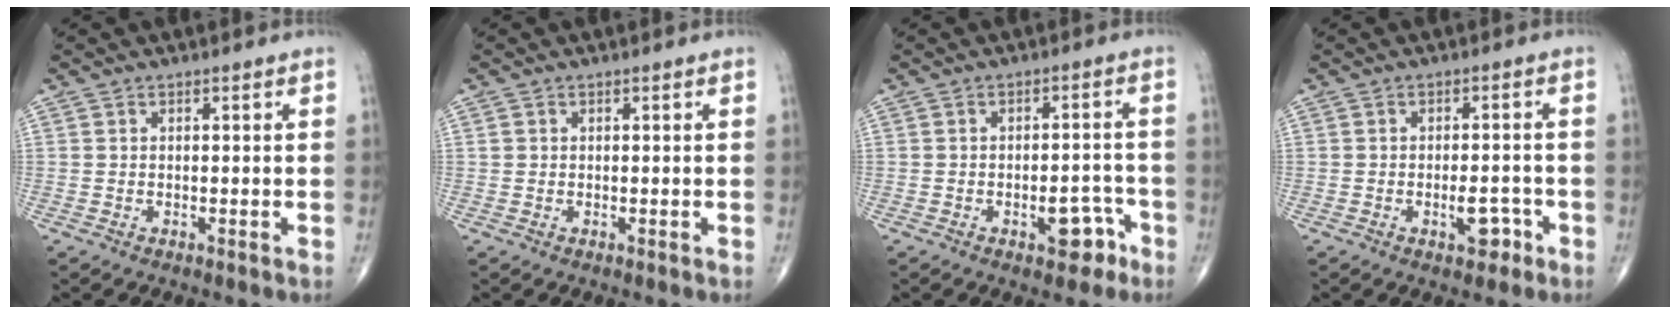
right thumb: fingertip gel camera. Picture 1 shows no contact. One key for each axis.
{"total": 0.5, "fx": 0.1, "fy": 0.5, "fz": 0.1, "tx": 0.000, "ty": 0.001, "tz": 0.002}
{"total": 5.6, "fx": -3.0, "fy": 2.8, "fz": 3.9, "tx": -0.033, "ty": 0.030, "tz": -0.035}
{"total": 4.1, "fx": -1.9, "fy": 1.9, "fz": 3.1, "tx": -0.035, "ty": 0.011, "tz": -0.023}